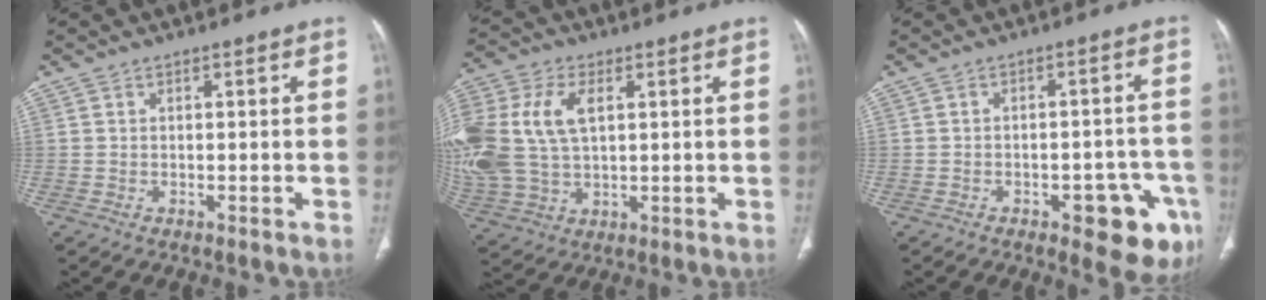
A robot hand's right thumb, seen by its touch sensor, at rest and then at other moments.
{"total": 21.6, "force": [4.3, 13.9, 16.0], "torque": [-0.408, 0.020, 0.090]}
{"total": 11.2, "force": [-5.1, 4.8, 8.7], "torque": [-0.076, 0.025, -0.056]}